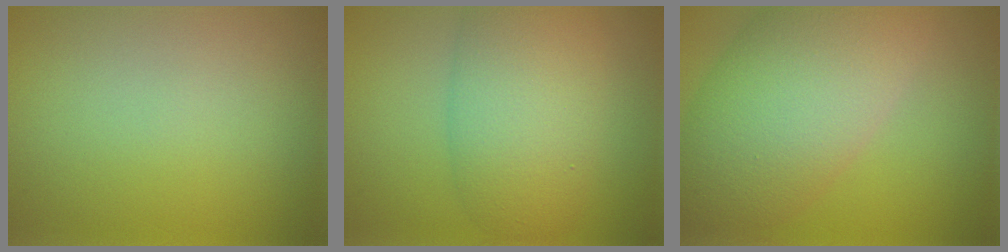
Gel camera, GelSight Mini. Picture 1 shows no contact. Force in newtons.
{"total": 7.6, "press": 7.6, "slide": 0.2}
{"total": 10.9, "press": 10.9, "slide": 0.9}